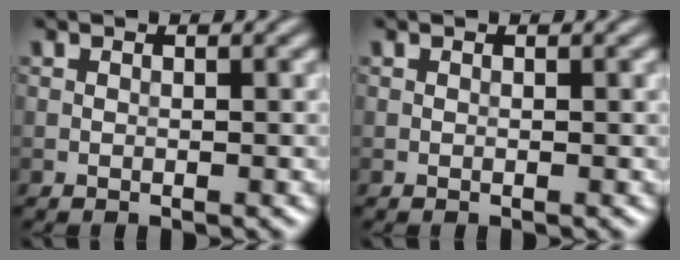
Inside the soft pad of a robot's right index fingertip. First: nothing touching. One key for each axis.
{"total": 0.0}